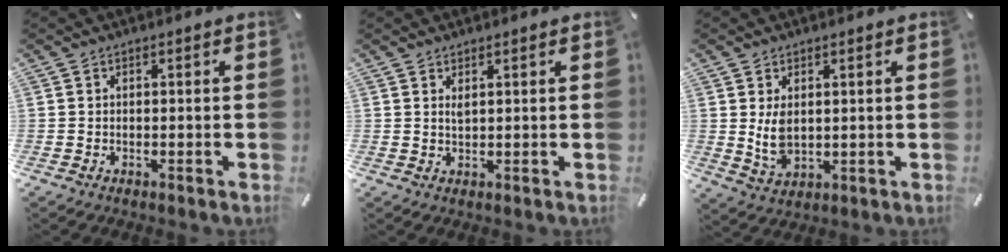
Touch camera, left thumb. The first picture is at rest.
{"total": 1.3, "force": [0.9, 0.2, 0.9], "torque": [-0.020, -0.001, 0.016]}
{"total": 5.4, "force": [1.2, 3.4, 4.1], "torque": [-0.100, -0.010, 0.017]}